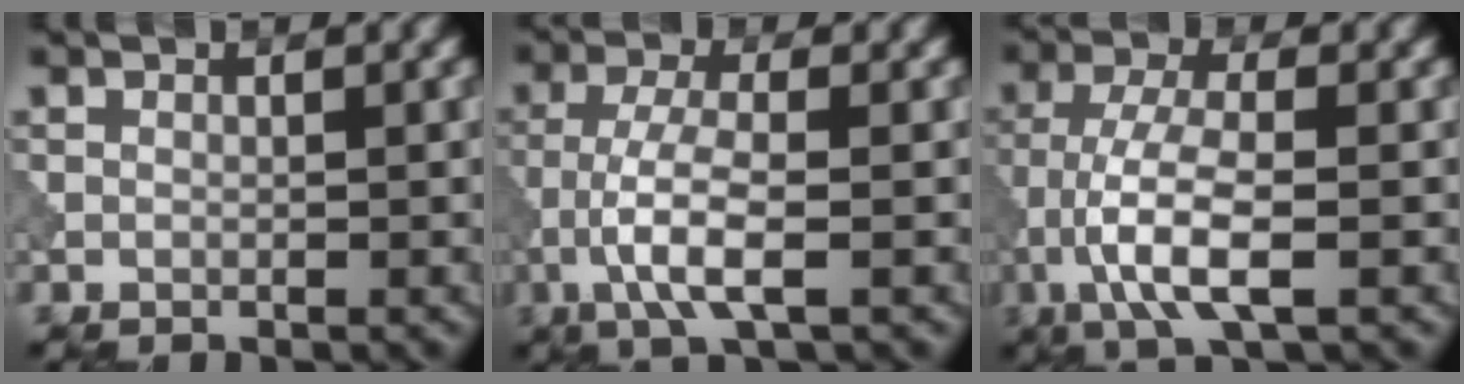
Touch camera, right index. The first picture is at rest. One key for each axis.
{"total": 5.1, "fx": -1.8, "fy": 1.3, "fz": 4.6, "tx": -0.093, "ty": 0.005, "tz": -0.041}
{"total": 6.8, "fx": -2.3, "fy": 2.0, "fz": 6.1, "tx": -0.121, "ty": 0.007, "tz": -0.052}